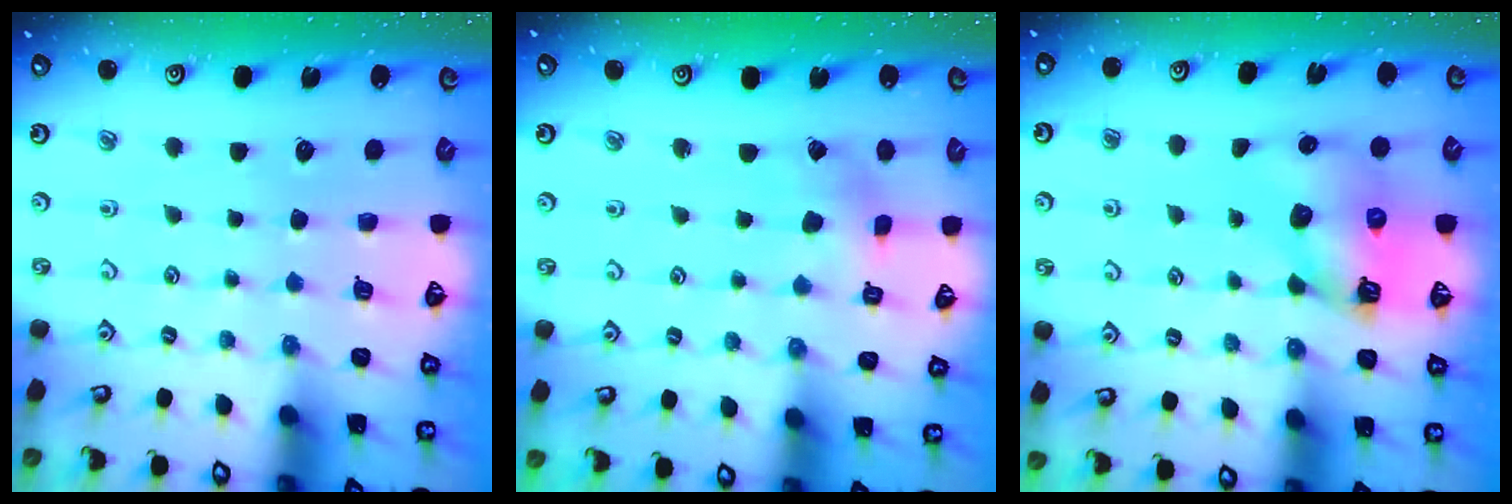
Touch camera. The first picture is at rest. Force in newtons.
{"total": 2.0, "press": 1.9, "slide": 0.4}
{"total": 8.4, "press": 8.4, "slide": 0.9}